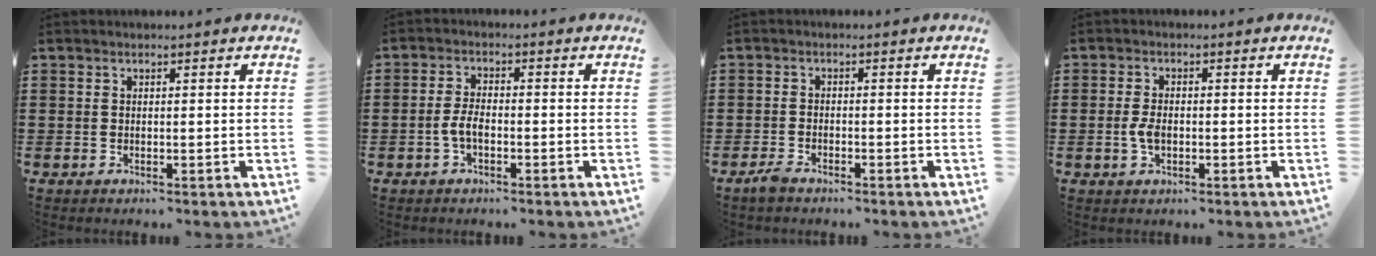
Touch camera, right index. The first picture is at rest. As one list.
[{"total": 3.4, "force": [-1.3, 1.3, 2.8], "torque": [-0.074, -0.006, -0.029]}, {"total": 1.6, "force": [-1.4, 0.4, 0.6], "torque": [-0.019, -0.001, -0.029]}, {"total": 3.1, "force": [-0.4, 1.6, 2.6], "torque": [-0.065, -0.006, -0.010]}]